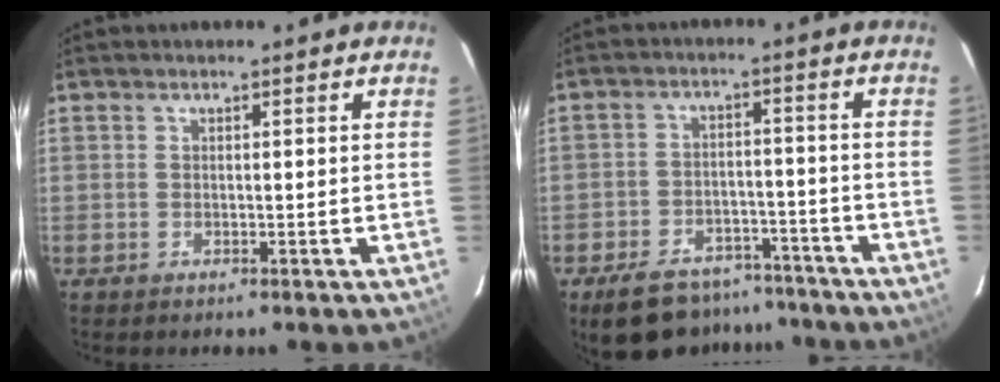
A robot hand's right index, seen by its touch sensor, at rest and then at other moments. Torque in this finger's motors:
{"motor_torque": [1.10, -1.03, 0.41, 0.07]}